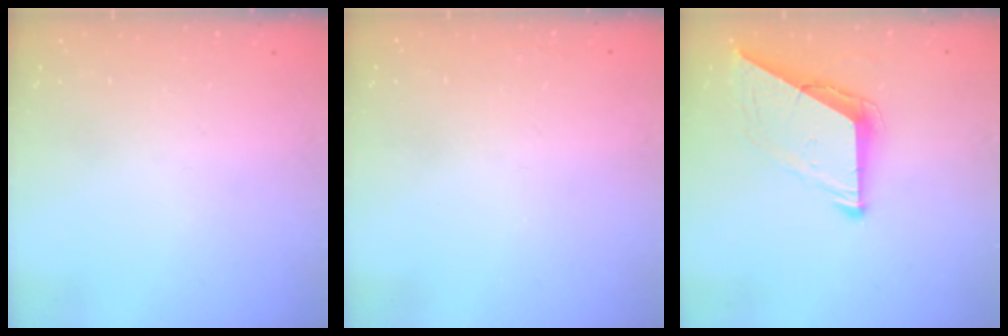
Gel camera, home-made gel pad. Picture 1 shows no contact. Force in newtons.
{"total": 1.6, "press": 1.6, "slide": 0.1}
{"total": 10.0, "press": 9.9, "slide": 1.0}